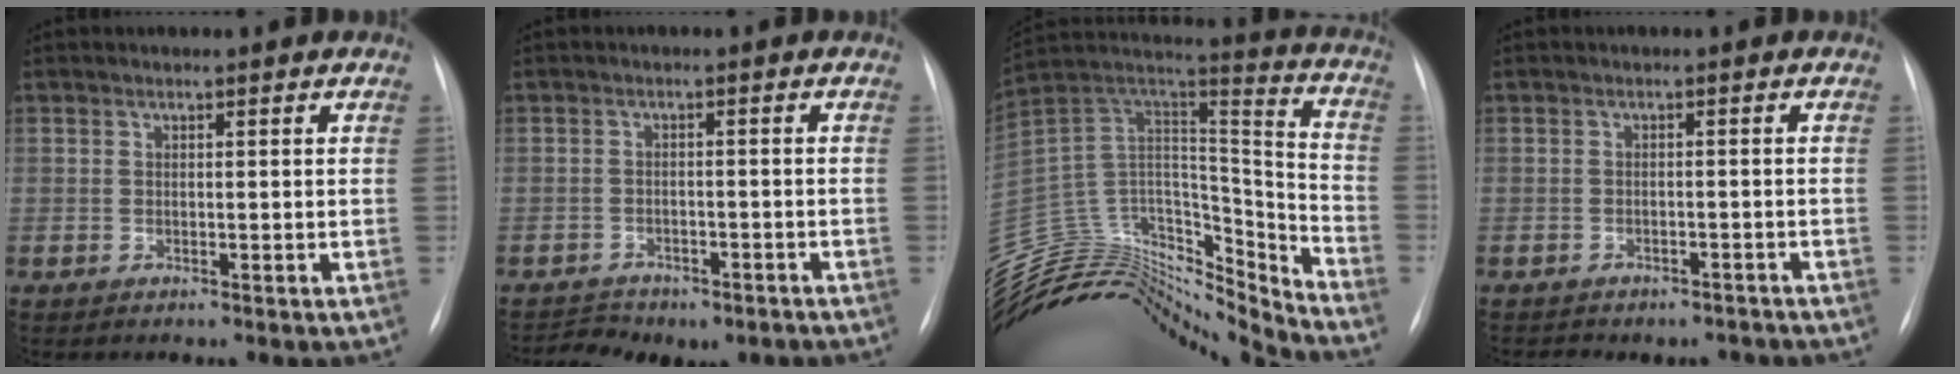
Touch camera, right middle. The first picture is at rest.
{"total": 8.0, "force": [-6.3, 4.2, 2.6], "torque": [-0.037, 0.016, -0.075]}
{"total": 28.3, "force": [-26.8, 5.8, 6.9], "torque": [-0.178, 0.047, -0.434]}
{"total": 6.9, "force": [-5.9, 3.3, 1.5], "torque": [-0.018, 0.014, -0.063]}